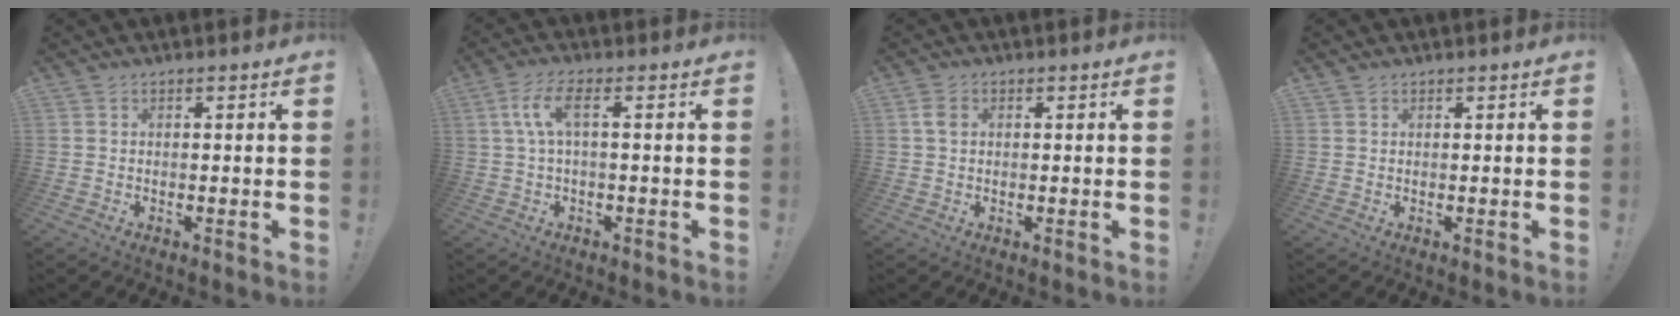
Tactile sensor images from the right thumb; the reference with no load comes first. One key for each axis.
{"total": 7.1, "fx": 1.2, "fy": 1.8, "fz": 6.7, "tx": -0.137, "ty": -0.002, "tz": 0.019}
{"total": 3.3, "fx": 0.7, "fy": 2.4, "fz": 2.1, "tx": -0.028, "ty": 0.001, "tz": 0.013}
{"total": 0.8, "fx": 0.7, "fy": 0.2, "fz": 0.1, "tx": 0.003, "ty": -0.004, "tz": 0.013}